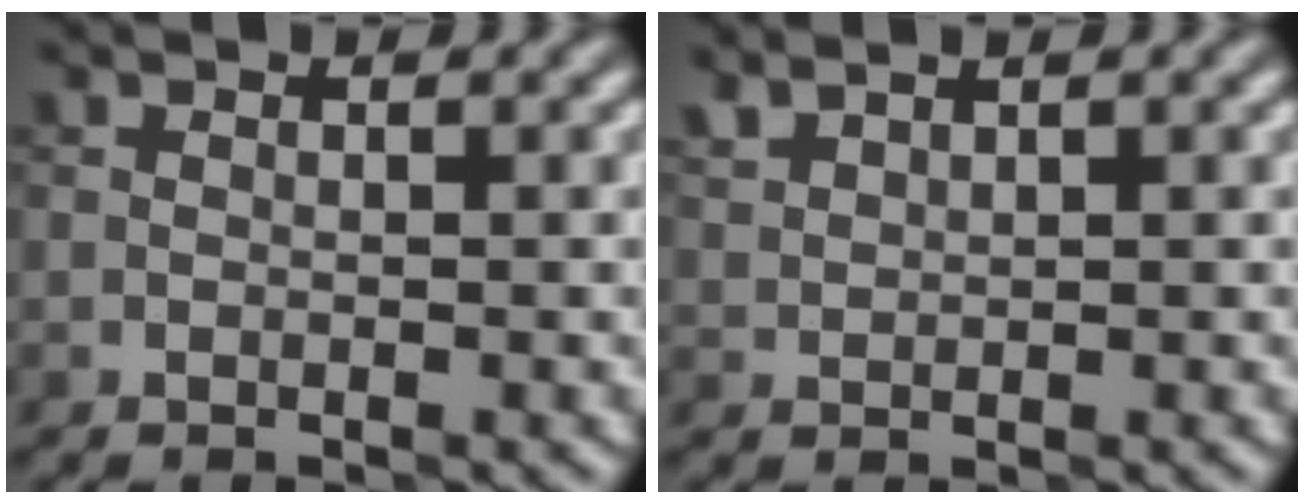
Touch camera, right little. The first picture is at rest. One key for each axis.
{"total": 1.4, "fx": 1.3, "fy": 0.3, "fz": 0.2, "tx": -0.010, "ty": 0.004, "tz": 0.035}